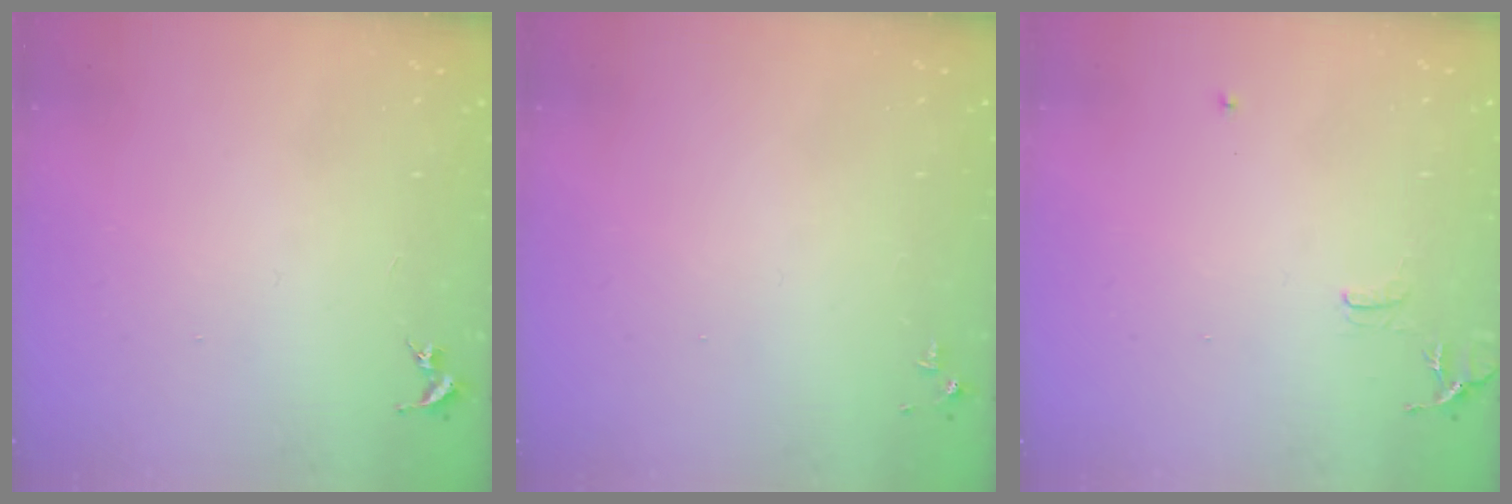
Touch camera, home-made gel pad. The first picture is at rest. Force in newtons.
{"total": 2.8, "press": 2.8, "slide": 0.4}
{"total": 8.1, "press": 8.0, "slide": 0.7}